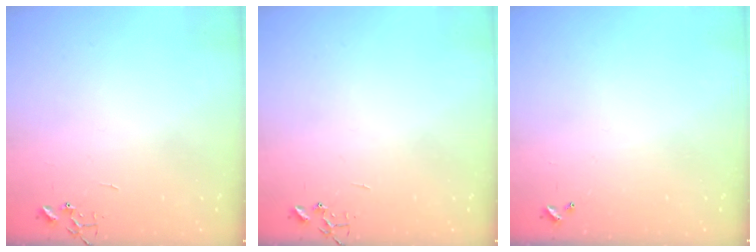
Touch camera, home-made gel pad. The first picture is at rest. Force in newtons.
{"total": 0.0}
{"total": 0.0}